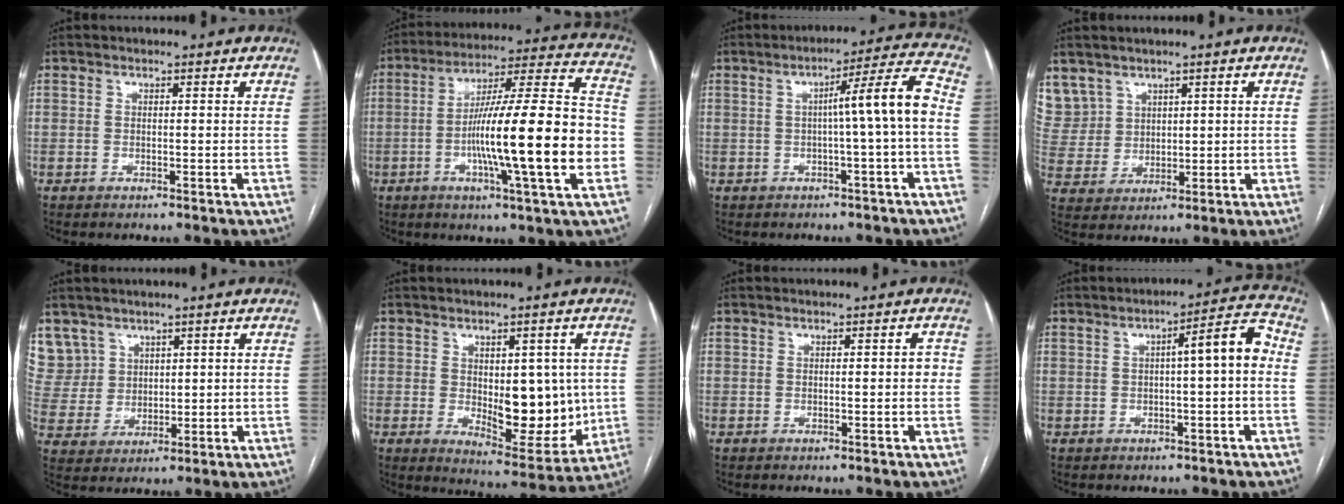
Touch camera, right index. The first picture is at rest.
{"total": 21.7, "force": [-4.5, 0.7, 21.2], "torque": [-0.322, 0.007, -0.075]}
{"total": 8.3, "force": [-0.6, -0.7, 8.2], "torque": [-0.115, 0.021, -0.010]}
{"total": 9.9, "force": [6.1, 7.7, 1.4], "torque": [-0.055, 0.027, 0.152]}
{"total": 9.3, "force": [5.8, 7.2, 0.4], "torque": [-0.020, 0.024, 0.136]}
{"total": 11.8, "force": [0.0, 5.4, 10.5], "torque": [-0.135, -0.010, 0.018]}
{"total": 1.7, "force": [0.0, 0.6, 1.5], "torque": [-0.018, 0.009, 0.001]}
{"total": 7.0, "force": [0.3, 0.8, 7.0], "torque": [-0.095, 0.024, -0.001]}